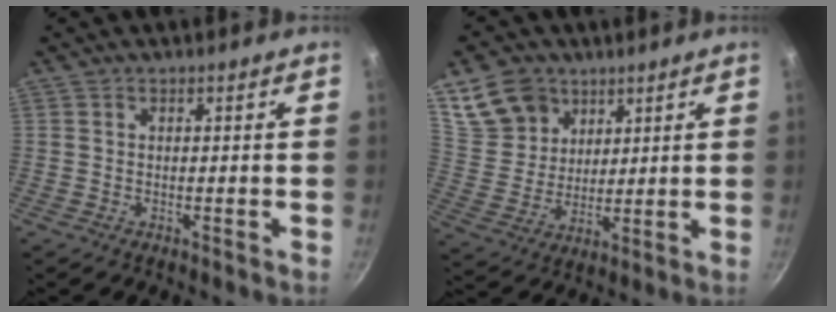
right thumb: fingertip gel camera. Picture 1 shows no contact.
{"total": 11.8, "force": [6.6, 8.9, 4.3], "torque": [-0.050, -0.025, 0.136]}